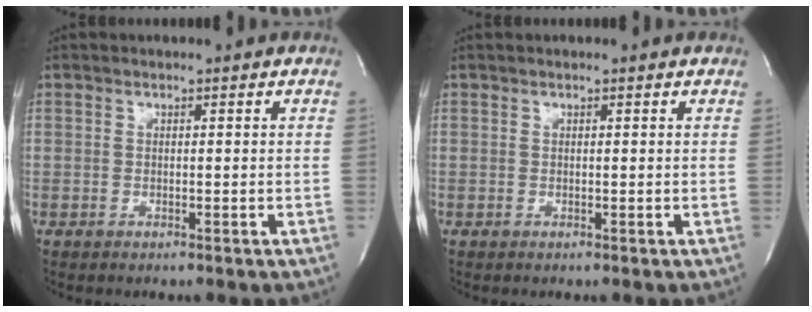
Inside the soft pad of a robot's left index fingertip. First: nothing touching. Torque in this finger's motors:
{"motor_torque": [0.07, -0.09, -0.10, -0.04]}